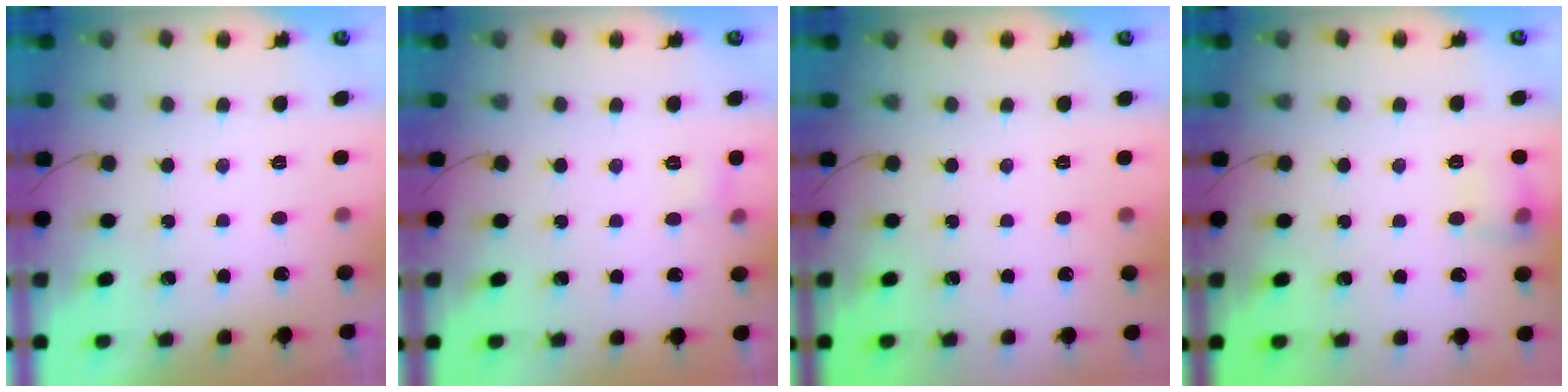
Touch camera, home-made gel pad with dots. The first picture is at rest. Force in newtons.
{"total": 3.7, "press": 3.5, "slide": 1.2}
{"total": 0.0}
{"total": 8.5, "press": 8.4, "slide": 0.8}